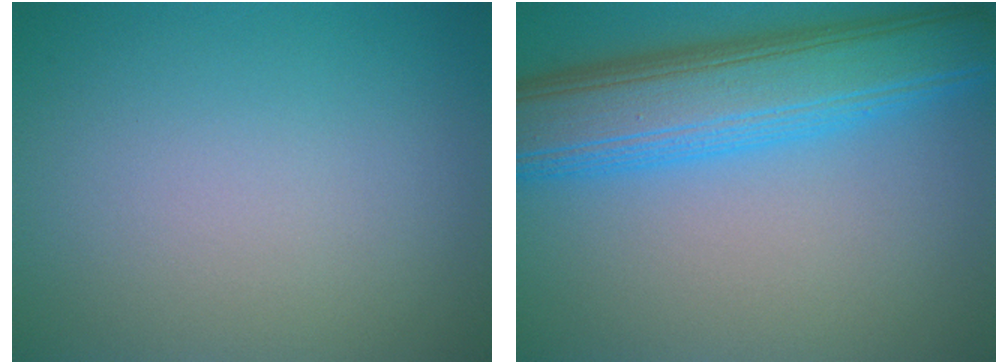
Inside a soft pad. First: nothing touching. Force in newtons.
{"total": 9.3, "press": 9.3, "slide": 0.2}